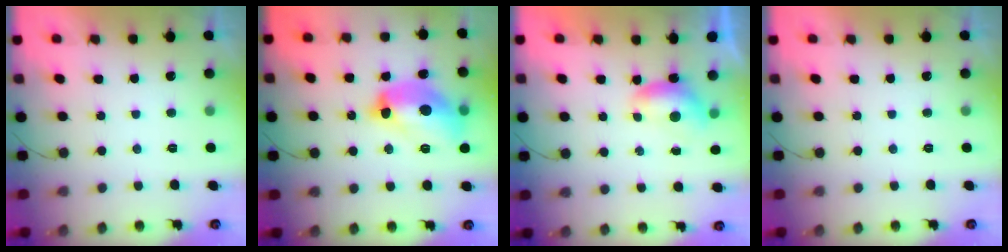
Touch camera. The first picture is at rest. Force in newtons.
{"total": 14.6, "press": 14.5, "slide": 1.4}
{"total": 5.2, "press": 5.2, "slide": 0.7}
{"total": 0.0}